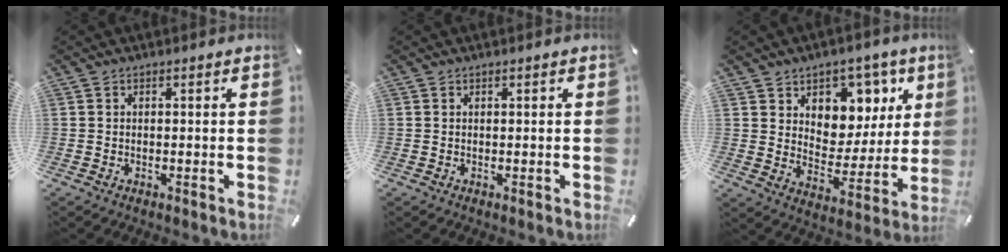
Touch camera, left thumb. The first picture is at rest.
{"total": 0.0}
{"total": 10.4, "force": [5.4, 8.4, 3.0], "torque": [-0.029, -0.053, 0.098]}